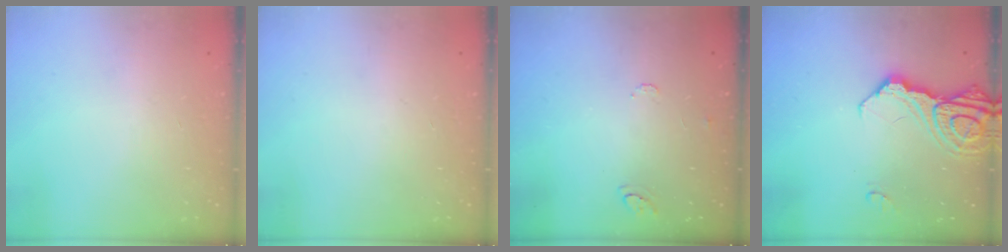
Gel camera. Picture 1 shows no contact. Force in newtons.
{"total": 0.0}
{"total": 6.3, "press": 6.3, "slide": 0.6}
{"total": 16.5, "press": 16.4, "slide": 1.8}